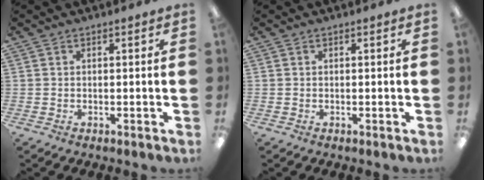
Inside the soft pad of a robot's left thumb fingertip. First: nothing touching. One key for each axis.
{"total": 0.0}